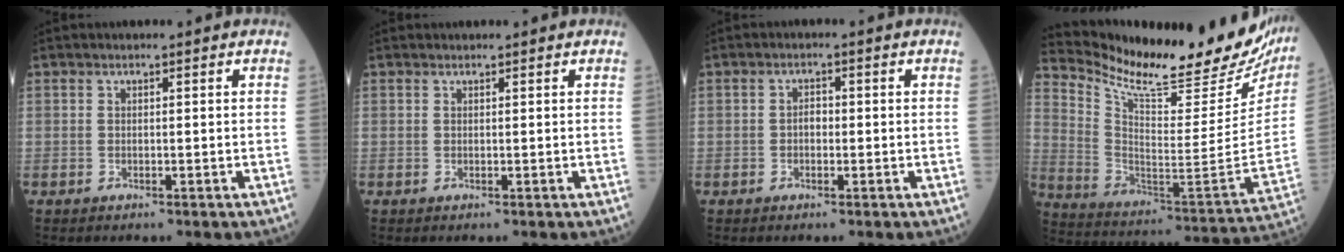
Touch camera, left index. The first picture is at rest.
{"total": 0.9, "force": [0.9, 0.0, 0.1], "torque": [-0.003, 0.005, 0.013]}
{"total": 1.5, "force": [-0.4, 0.9, 1.1], "torque": [-0.016, 0.001, -0.010]}
{"total": 28.8, "force": [25.0, 4.8, 13.4], "torque": [-0.231, -0.082, 0.351]}